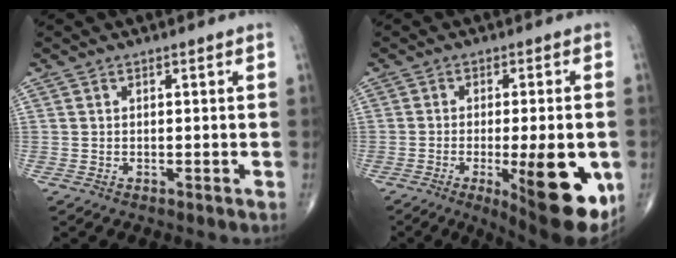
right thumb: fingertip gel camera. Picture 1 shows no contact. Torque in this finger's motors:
{"motor_torque": [0.76, 2.27, 1.01, 0.70, 0.27]}